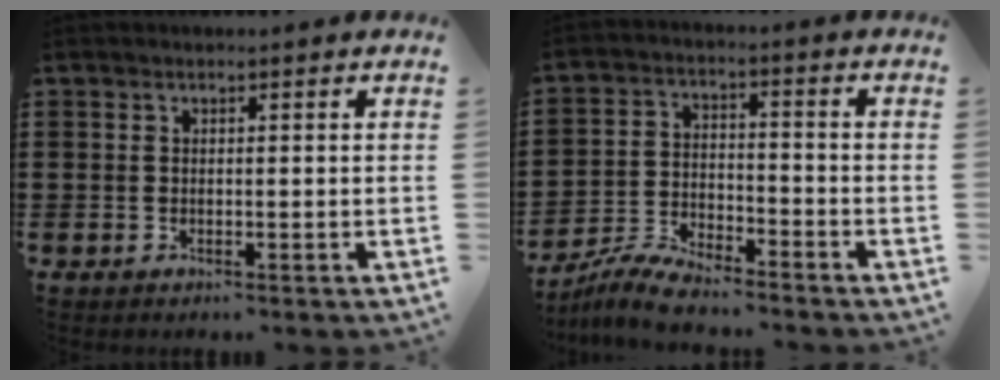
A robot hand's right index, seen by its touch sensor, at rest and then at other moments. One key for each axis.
{"total": 5.8, "fx": -5.7, "fy": 0.5, "fz": 1.4, "tx": -0.036, "ty": 0.002, "tz": -0.113}